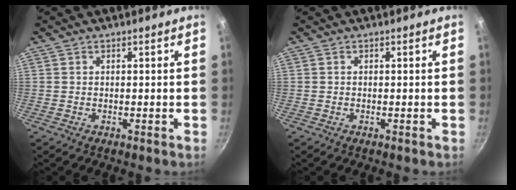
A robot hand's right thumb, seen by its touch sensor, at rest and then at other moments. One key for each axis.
{"total": 0.0}